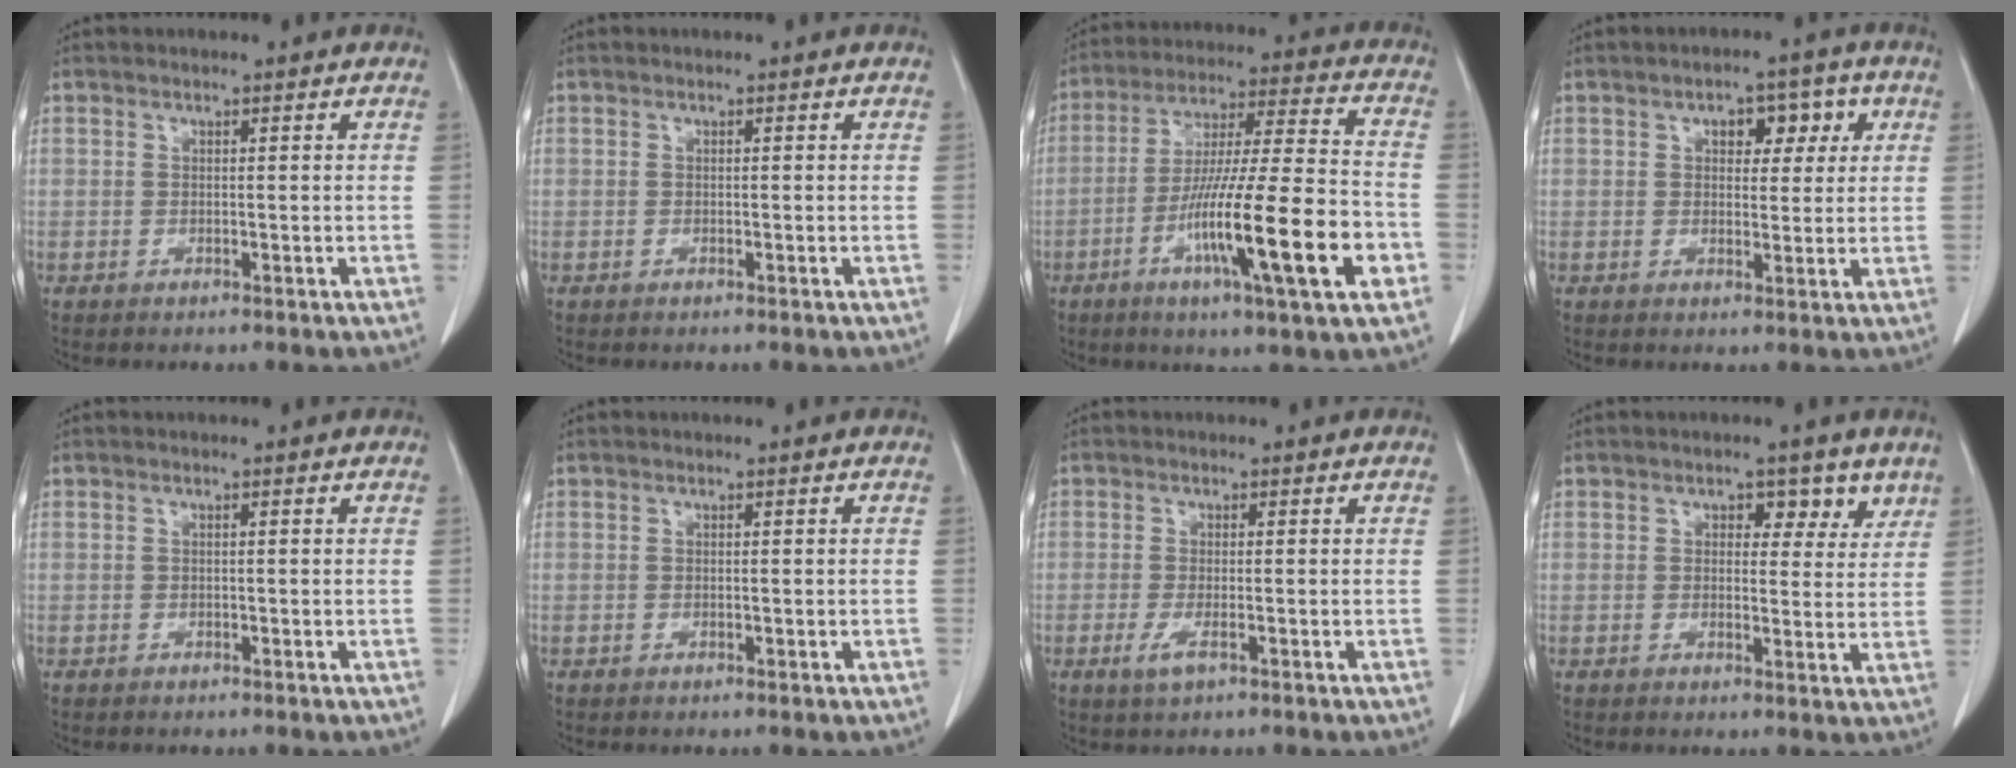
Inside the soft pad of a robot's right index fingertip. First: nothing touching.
{"total": 0.0}
{"total": 20.3, "force": [-7.0, 0.7, 19.0], "torque": [-0.311, -0.019, -0.118]}
{"total": 5.5, "force": [2.2, 3.1, 4.0], "torque": [-0.043, 0.019, 0.029]}
{"total": 0.0}
{"total": 0.0}
{"total": 2.6, "force": [-1.1, 0.5, 2.3], "torque": [-0.046, -0.007, -0.019]}
{"total": 4.3, "force": [2.7, 2.5, 2.2], "torque": [-0.007, 0.005, 0.032]}